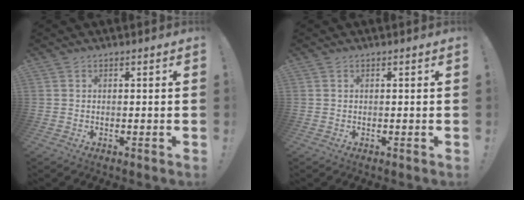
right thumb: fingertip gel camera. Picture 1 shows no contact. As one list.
[{"total": 0.0}]